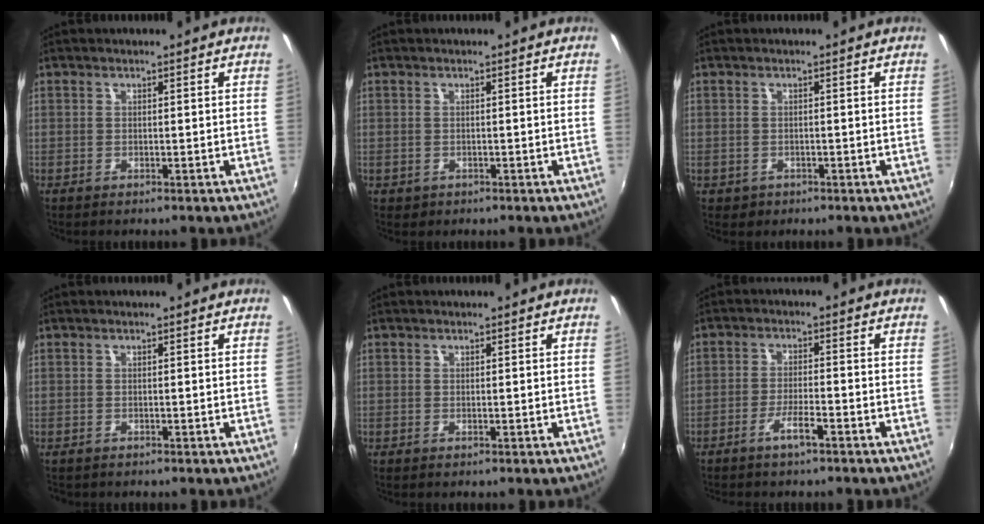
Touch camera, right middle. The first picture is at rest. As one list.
[{"total": 1.0, "force": [-0.3, 0.9, 0.3], "torque": [-0.006, -0.003, -0.003]}, {"total": 1.8, "force": [-0.7, 1.6, 0.5], "torque": [-0.015, -0.004, -0.006]}, {"total": 1.0, "force": [-0.8, 0.3, 0.5], "torque": [-0.010, -0.004, -0.011]}, {"total": 0.0}, {"total": 4.0, "force": [-2.9, 0.5, 2.7], "torque": [-0.066, -0.001, -0.052]}]